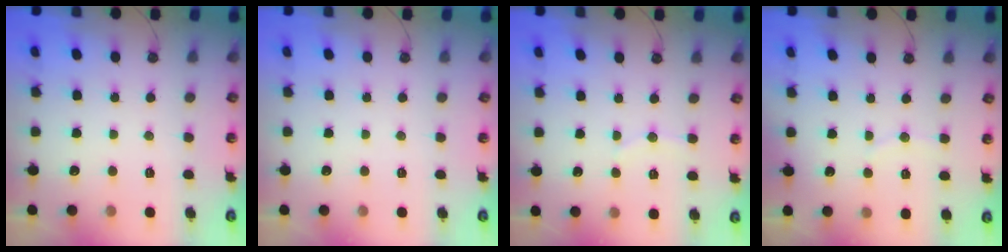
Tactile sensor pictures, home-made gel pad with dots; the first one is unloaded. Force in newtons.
{"total": 0.0}
{"total": 5.5, "press": 5.5, "slide": 0.5}
{"total": 4.3, "press": 4.2, "slide": 1.0}